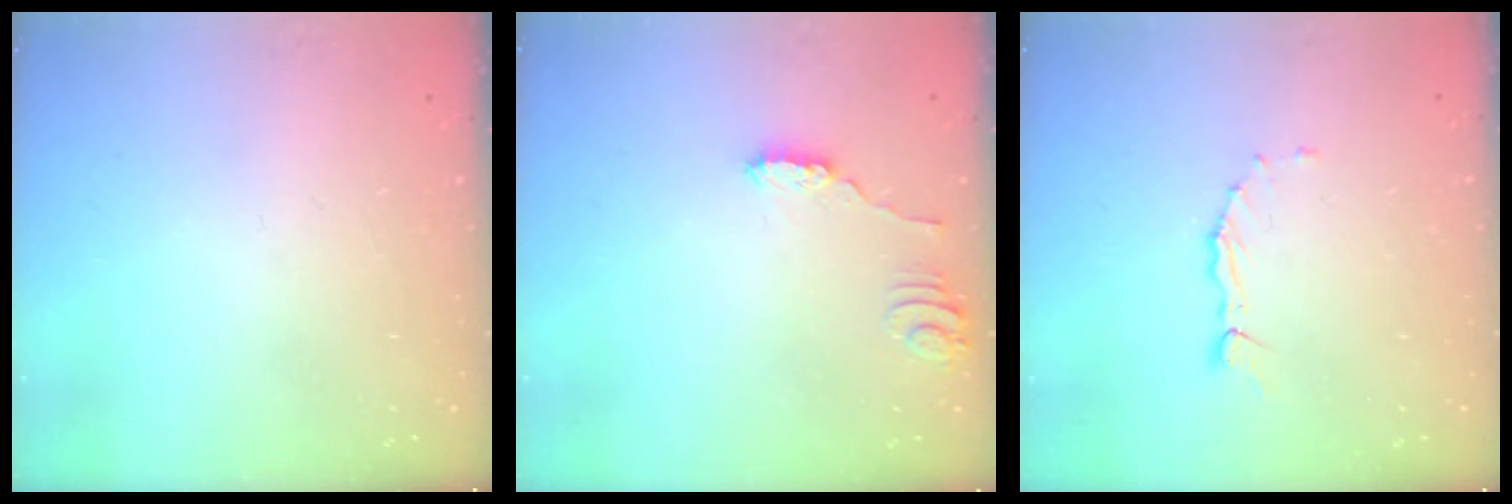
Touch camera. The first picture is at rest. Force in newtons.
{"total": 1.6, "press": 1.5, "slide": 0.1}
{"total": 2.2, "press": 2.2, "slide": 0.2}